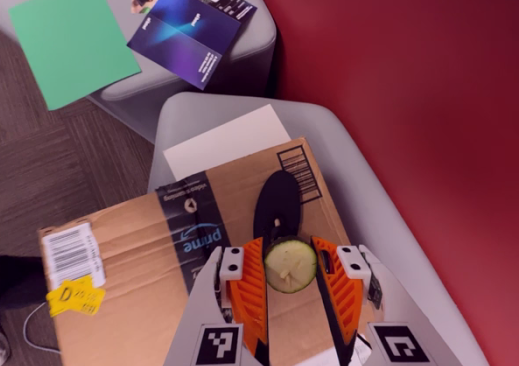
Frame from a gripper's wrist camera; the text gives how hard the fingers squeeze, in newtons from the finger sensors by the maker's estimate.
{"total": 11.5, "left": 11.7, "right": 11.2}